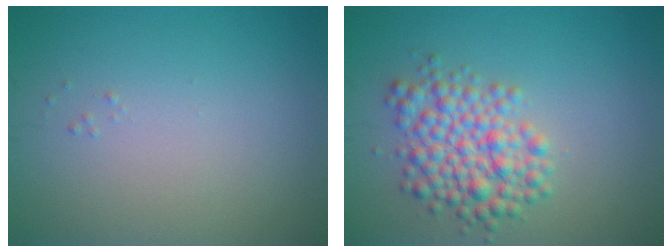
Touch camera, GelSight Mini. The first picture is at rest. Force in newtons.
{"total": 5.0, "press": 5.0, "slide": 0.1}